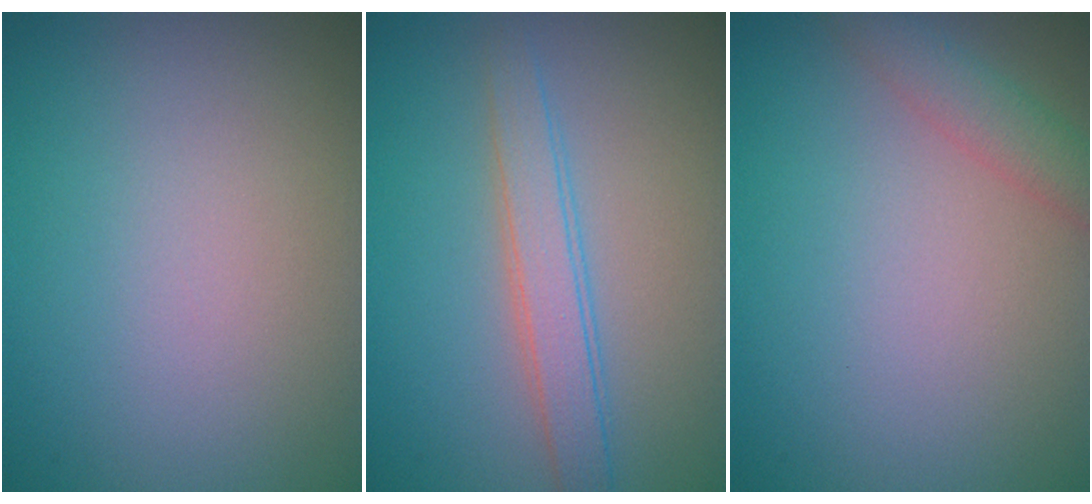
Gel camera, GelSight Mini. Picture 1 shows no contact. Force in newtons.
{"total": 2.8, "press": 2.7, "slide": 0.1}
{"total": 2.3, "press": 2.3, "slide": 0.1}